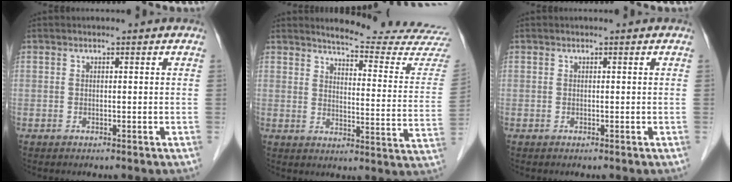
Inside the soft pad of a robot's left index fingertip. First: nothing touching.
{"total": 17.3, "force": [16.8, -0.6, 4.1], "torque": [-0.052, -0.129, 0.183]}
{"total": 0.0}